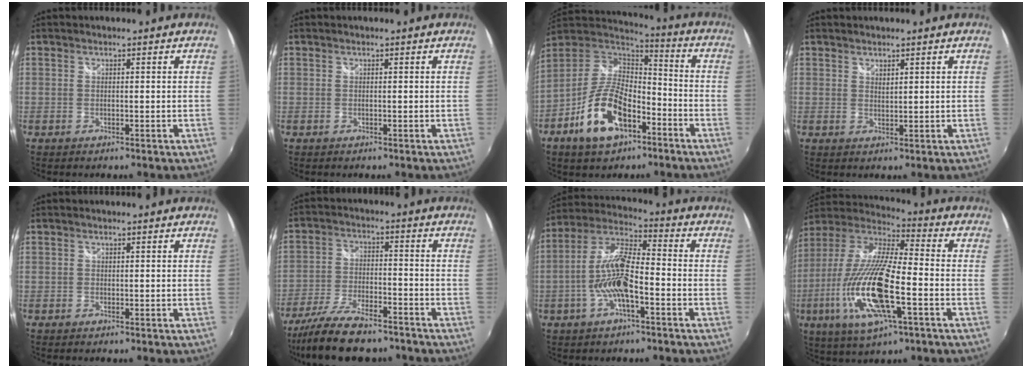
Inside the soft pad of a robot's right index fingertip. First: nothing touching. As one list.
[{"total": 0.0}, {"total": 16.2, "force": [-7.7, 8.2, 11.6], "torque": [-0.237, -0.001, -0.133]}, {"total": 1.3, "force": [1.2, 0.4, 0.5], "torque": [-0.005, 0.000, 0.020]}, {"total": 0.0}, {"total": 15.4, "force": [-12.5, 4.6, 7.6], "torque": [-0.167, -0.027, -0.213]}, {"total": 11.3, "force": [-3.7, 3.2, 10.2], "torque": [-0.216, 0.005, -0.070]}, {"total": 21.9, "force": [-6.8, 5.9, 19.9], "torque": [-0.400, -0.034, -0.133]}]